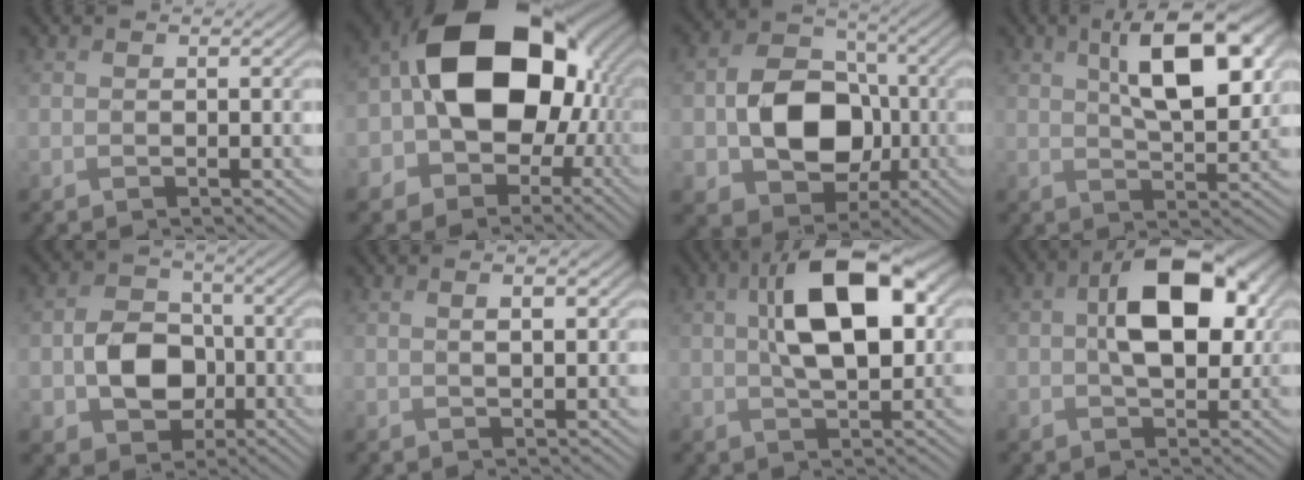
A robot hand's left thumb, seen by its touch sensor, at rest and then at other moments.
{"total": 18.0, "force": [-0.3, 13.2, 12.2], "torque": [-0.203, -0.003, -0.013]}
{"total": 11.8, "force": [-1.7, 9.2, 7.1], "torque": [-0.138, -0.007, -0.039]}
{"total": 10.8, "force": [3.7, 4.6, 9.1], "torque": [-0.147, 0.004, 0.057]}
{"total": 7.6, "force": [-1.6, 6.1, 4.3], "torque": [-0.082, -0.003, -0.040]}
{"total": 2.2, "force": [0.9, 0.8, 1.9], "torque": [-0.027, -0.006, 0.021]}
{"total": 11.7, "force": [2.4, 5.6, 10.0], "torque": [-0.173, 0.012, 0.036]}
{"total": 10.3, "force": [1.4, 6.0, 8.3], "torque": [-0.139, 0.007, 0.016]}